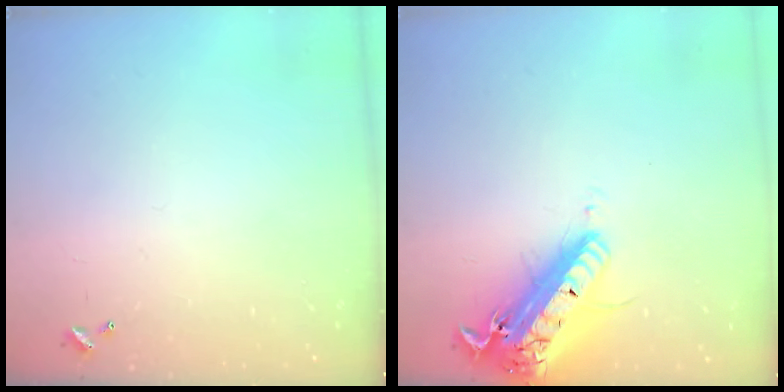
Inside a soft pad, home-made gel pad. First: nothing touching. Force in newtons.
{"total": 21.3, "press": 20.9, "slide": 4.2}